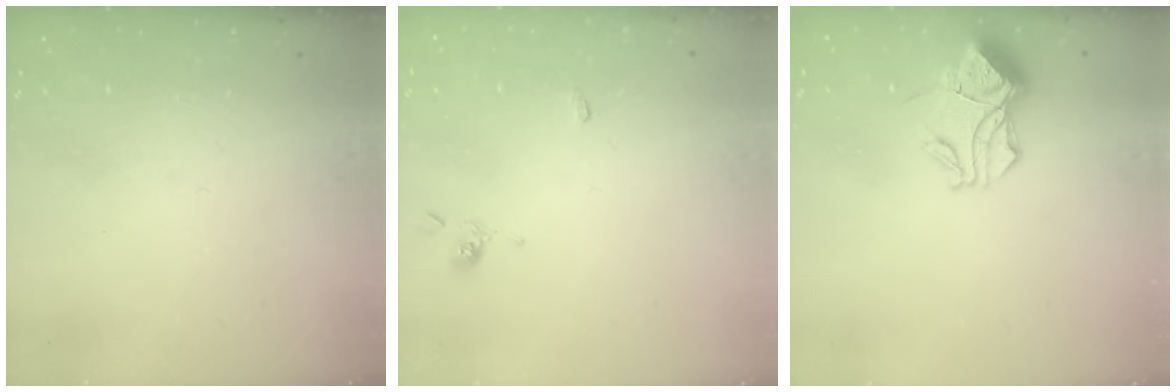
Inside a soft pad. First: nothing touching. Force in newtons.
{"total": 0.0}
{"total": 8.5, "press": 8.3, "slide": 1.4}